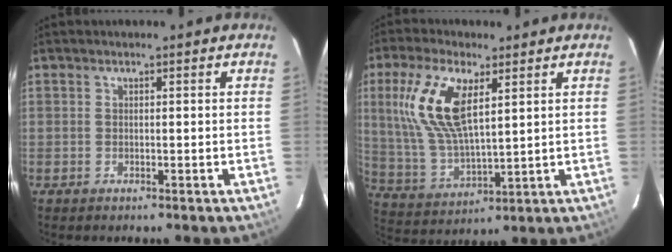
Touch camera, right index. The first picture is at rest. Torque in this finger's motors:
{"motor_torque": [0.71, 0.08, 0.44, 0.21]}